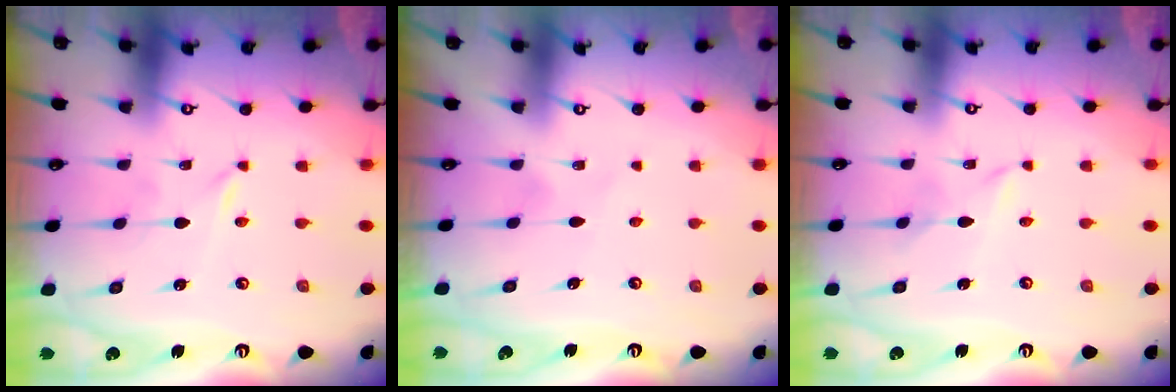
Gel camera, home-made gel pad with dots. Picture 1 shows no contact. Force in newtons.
{"total": 3.3, "press": 3.3, "slide": 0.4}
{"total": 1.7, "press": 1.6, "slide": 0.2}